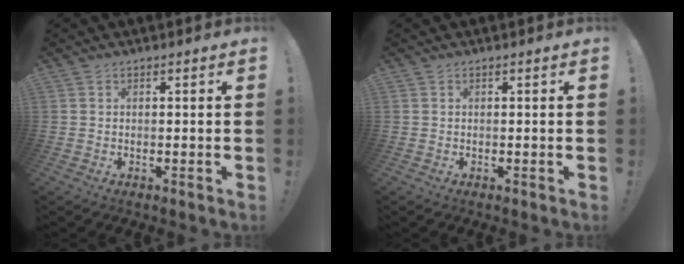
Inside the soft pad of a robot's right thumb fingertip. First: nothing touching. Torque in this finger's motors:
{"motor_torque": [0.00, 0.00, 0.00, 0.00, 0.00]}